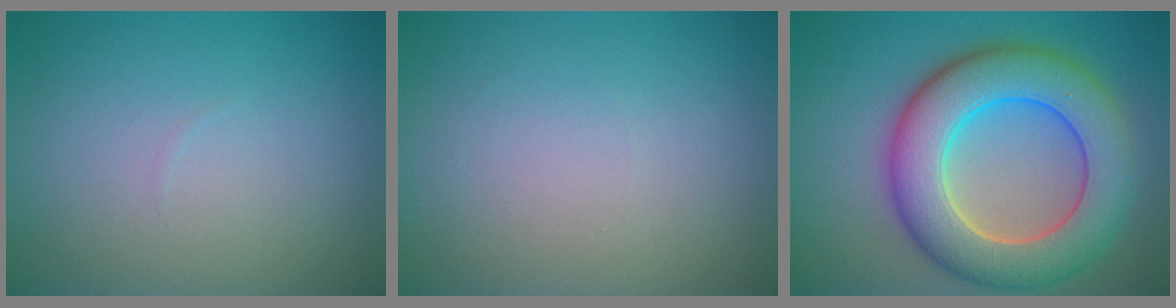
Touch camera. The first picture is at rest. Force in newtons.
{"total": 0.0}
{"total": 10.4, "press": 10.4, "slide": 0.3}